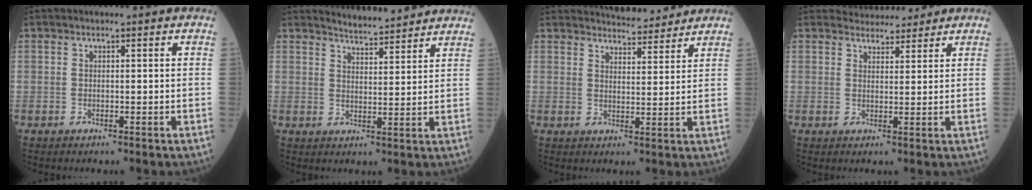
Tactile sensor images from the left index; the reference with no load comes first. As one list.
[{"total": 6.7, "force": [6.5, 0.5, 1.4], "torque": [-0.030, 0.010, 0.090]}, {"total": 7.9, "force": [7.7, 1.3, 1.6], "torque": [-0.023, 0.006, 0.101]}, {"total": 4.3, "force": [4.1, 1.3, 0.3], "torque": [-0.002, 0.014, 0.057]}]